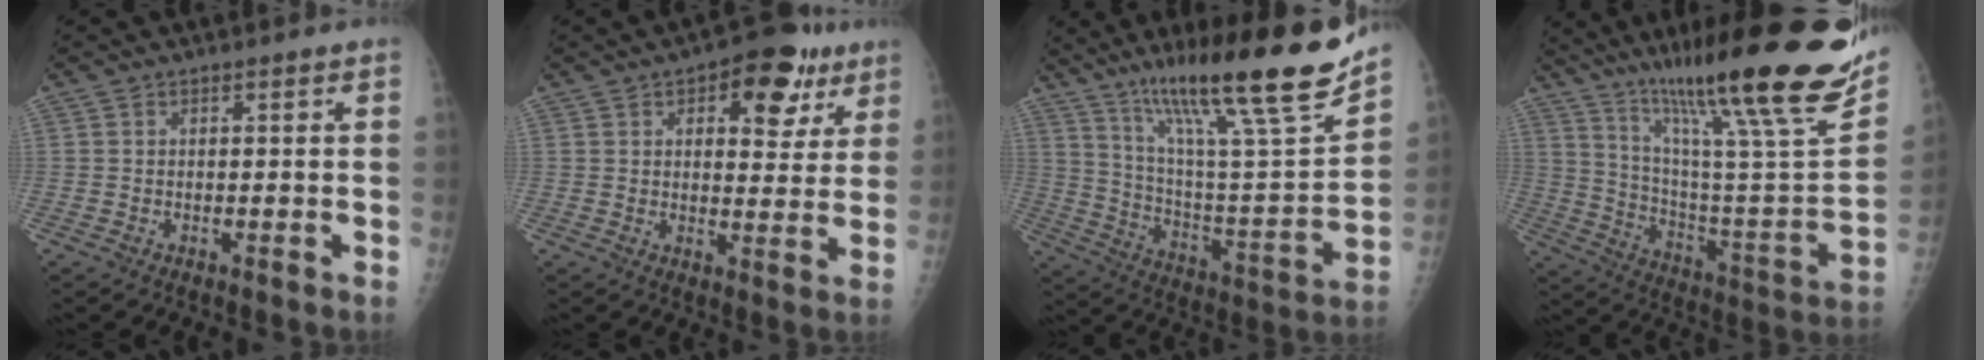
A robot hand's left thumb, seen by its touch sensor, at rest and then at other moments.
{"total": 12.7, "force": [6.4, 6.4, 8.9], "torque": [-0.069, -0.015, 0.080]}
{"total": 26.6, "force": [17.8, 3.4, 19.5], "torque": [-0.294, -0.059, 0.302]}
{"total": 32.5, "force": [22.4, 3.6, 23.3], "torque": [-0.343, -0.093, 0.347]}